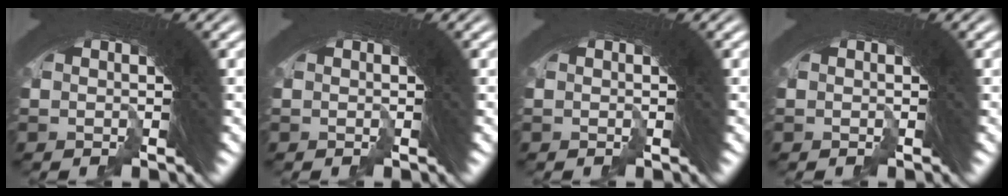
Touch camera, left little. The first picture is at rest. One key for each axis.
{"total": 0.0}
{"total": 0.0}
{"total": 0.0}